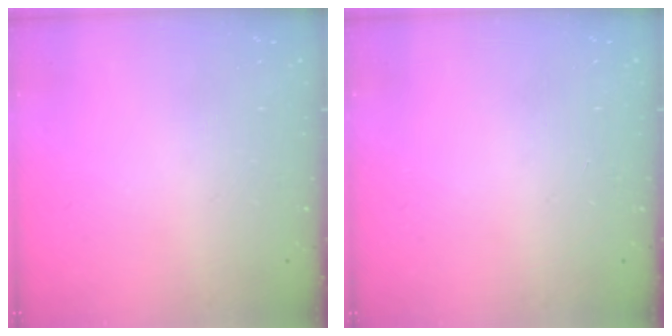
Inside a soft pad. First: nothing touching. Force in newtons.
{"total": 0.0}